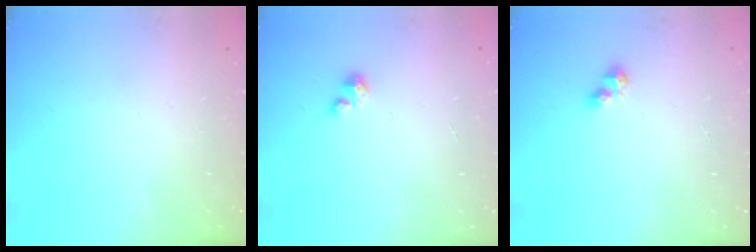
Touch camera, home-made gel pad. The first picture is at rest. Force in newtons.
{"total": 1.0, "press": 1.0, "slide": 0.2}
{"total": 3.6, "press": 3.6, "slide": 0.5}